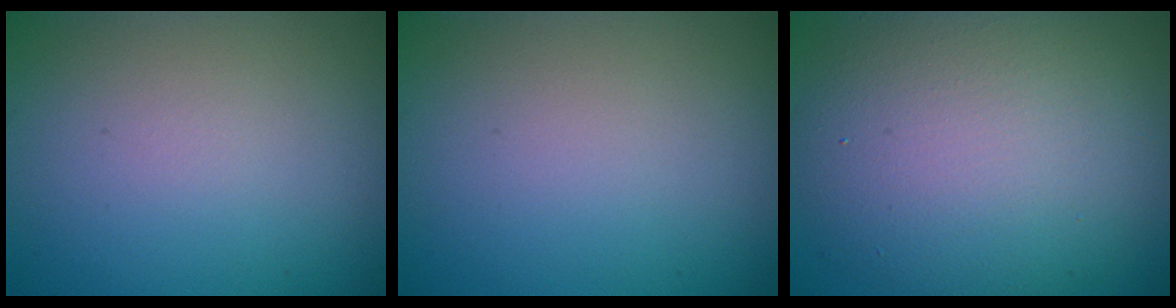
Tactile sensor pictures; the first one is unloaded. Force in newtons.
{"total": 0.0}
{"total": 10.5, "press": 10.5, "slide": 0.6}